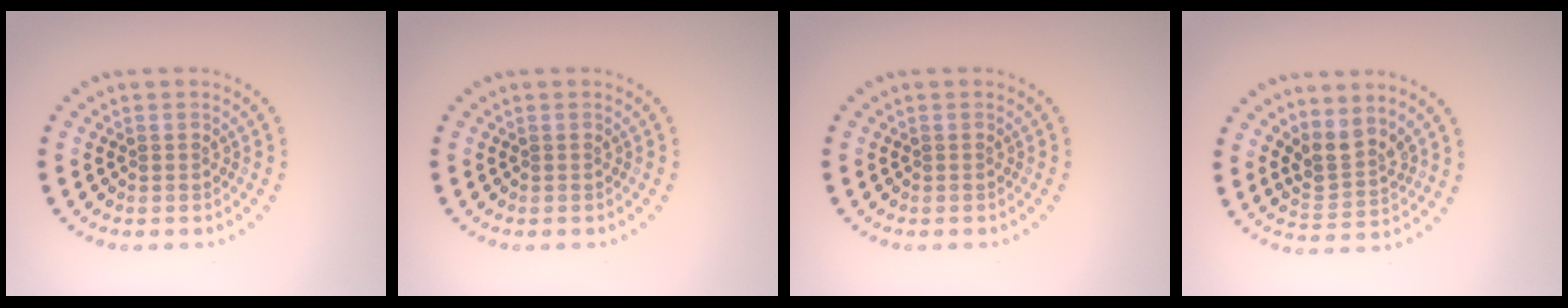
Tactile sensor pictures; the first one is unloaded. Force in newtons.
{"total": 0.0}
{"total": 0.0}
{"total": 2.8, "press": 2.1, "slide": 1.9}